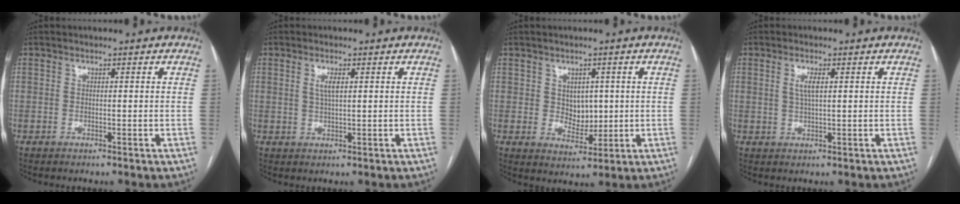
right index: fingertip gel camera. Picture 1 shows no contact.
{"total": 2.4, "force": [0.8, 0.4, 2.2], "torque": [-0.048, -0.001, 0.015]}
{"total": 4.3, "force": [0.6, 3.3, 2.8], "torque": [-0.038, -0.001, 0.020]}
{"total": 2.6, "force": [0.8, 0.5, 2.5], "torque": [-0.054, 0.000, 0.015]}